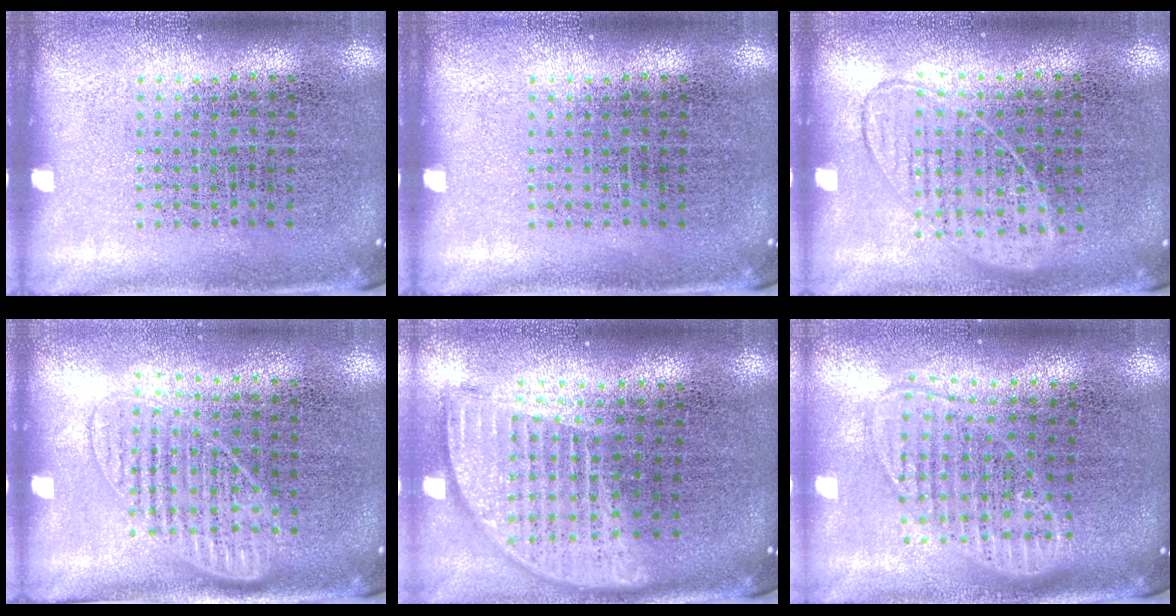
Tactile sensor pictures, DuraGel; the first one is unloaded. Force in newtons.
{"total": 0.0}
{"total": 0.9, "press": 0.8, "slide": 0.3}
{"total": 1.2, "press": 1.1, "slide": 0.4}
{"total": 1.9, "press": 1.5, "slide": 1.1}
{"total": 1.8, "press": 1.4, "slide": 1.0}